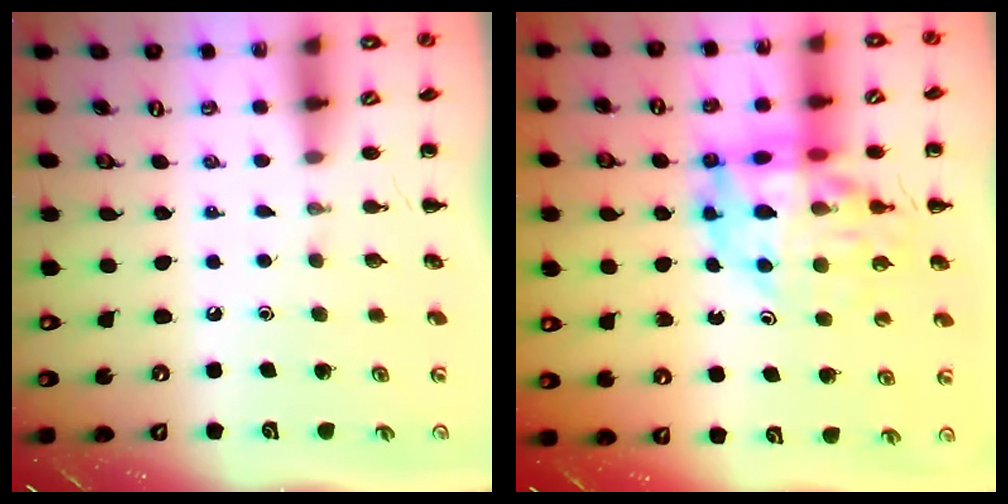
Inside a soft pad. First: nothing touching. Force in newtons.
{"total": 17.9, "press": 17.4, "slide": 4.5}